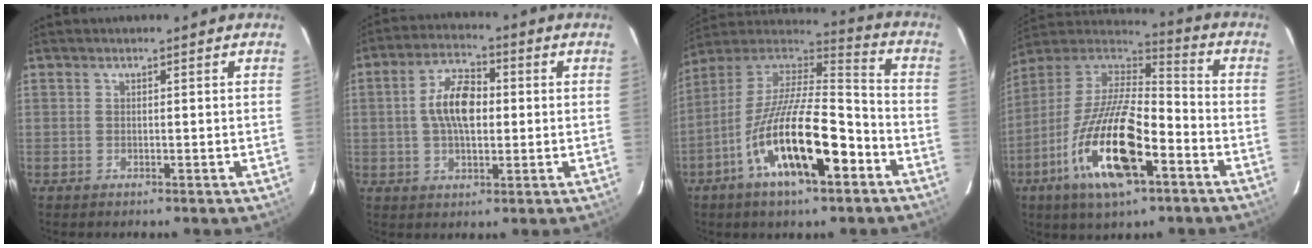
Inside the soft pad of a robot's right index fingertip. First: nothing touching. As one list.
[{"total": 9.0, "force": [0.5, 4.7, 7.7], "torque": [-0.144, 0.017, 0.008]}, {"total": 20.7, "force": [-9.2, 6.7, 17.3], "torque": [-0.313, -0.019, -0.167]}, {"total": 22.5, "force": [-10.0, 7.8, 18.6], "torque": [-0.364, -0.038, -0.187]}]